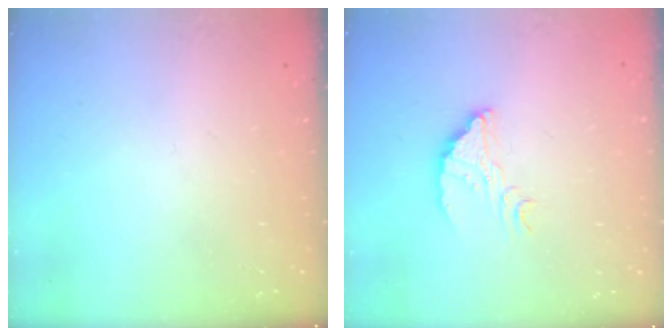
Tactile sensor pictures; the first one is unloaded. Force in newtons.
{"total": 4.5, "press": 4.5, "slide": 0.3}